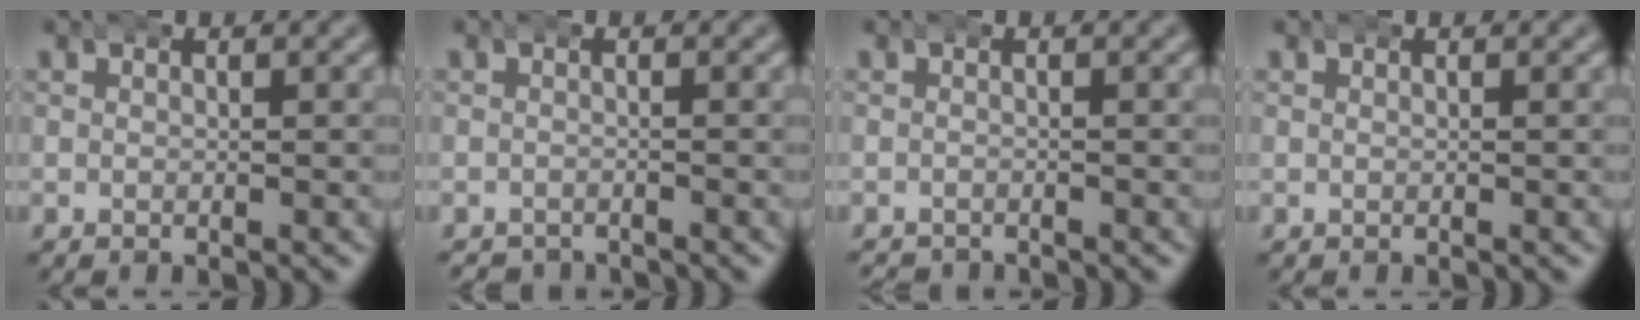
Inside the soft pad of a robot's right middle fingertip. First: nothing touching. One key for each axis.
{"total": 2.5, "fx": -2.5, "fy": 0.4, "fz": -0.2, "tx": 0.006, "ty": -0.011, "tz": -0.037}
{"total": 1.9, "fx": -1.9, "fy": 0.1, "fz": -0.2, "tx": 0.000, "ty": -0.012, "tz": -0.026}
{"total": 0.0}